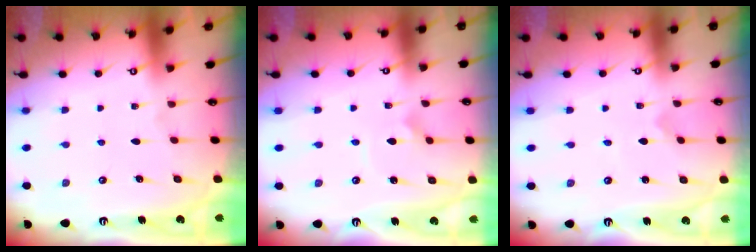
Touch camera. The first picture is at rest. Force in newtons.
{"total": 3.0, "press": 3.0, "slide": 0.0}
{"total": 0.0}